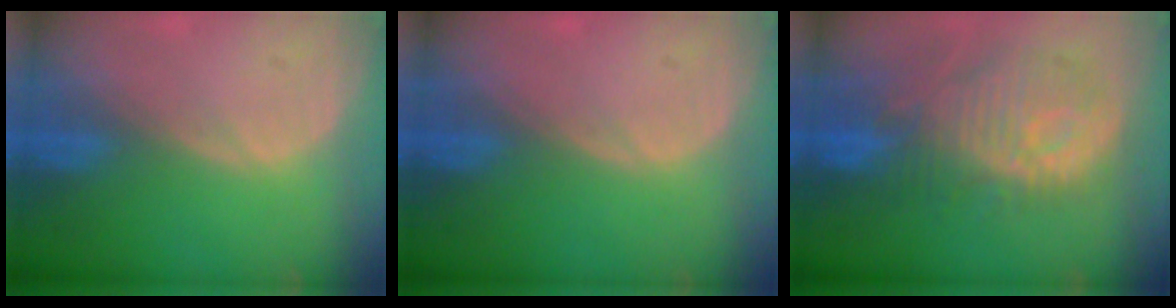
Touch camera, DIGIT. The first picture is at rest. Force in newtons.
{"total": 0.0}
{"total": 11.9, "press": 10.8, "slide": 4.9}